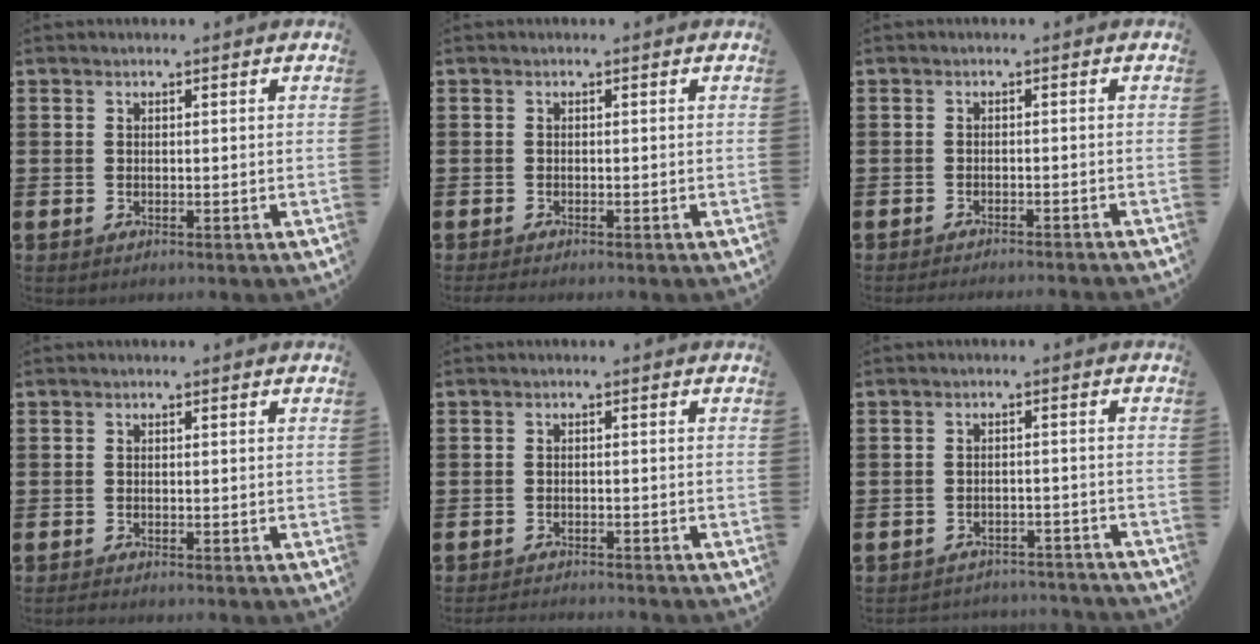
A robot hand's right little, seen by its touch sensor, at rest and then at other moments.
{"total": 0.5, "force": [-0.4, 0.0, 0.3], "torque": [-0.004, -0.002, -0.009]}
{"total": 1.2, "force": [-1.1, -0.3, 0.1], "torque": [0.000, 0.001, -0.023]}
{"total": 0.5, "force": [-0.4, 0.0, 0.2], "torque": [-0.004, -0.002, -0.009]}
{"total": 1.4, "force": [-1.4, -0.1, 0.0], "torque": [-0.002, 0.001, -0.027]}
{"total": 1.9, "force": [-1.9, 0.1, -0.1], "torque": [-0.006, 0.003, -0.043]}